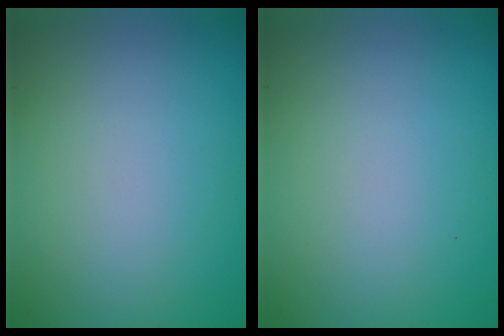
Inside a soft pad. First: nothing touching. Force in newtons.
{"total": 0.0}